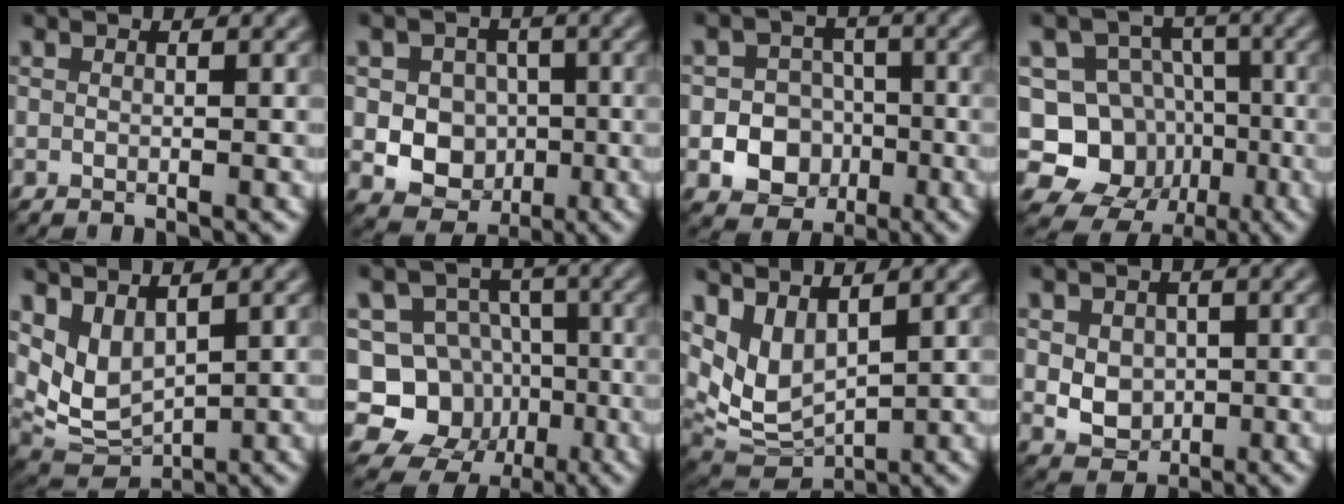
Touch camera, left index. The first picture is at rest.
{"total": 7.2, "force": [-0.4, 6.5, 3.1], "torque": [-0.042, 0.017, -0.036]}
{"total": 8.5, "force": [-3.0, 7.4, 2.9], "torque": [-0.022, -0.013, -0.070]}
{"total": 13.5, "force": [-4.9, 12.0, 3.9], "torque": [-0.077, 0.004, -0.086]}
{"total": 4.5, "force": [2.3, 2.4, 3.0], "torque": [-0.074, -0.016, 0.056]}
{"total": 12.1, "force": [-4.1, 10.8, 3.6], "torque": [-0.061, 0.008, -0.081]}
{"total": 5.4, "force": [2.8, 2.7, 3.8], "torque": [-0.092, -0.015, 0.061]}
{"total": 3.9, "force": [0.2, 3.1, 2.3], "torque": [-0.036, 0.005, 0.001]}